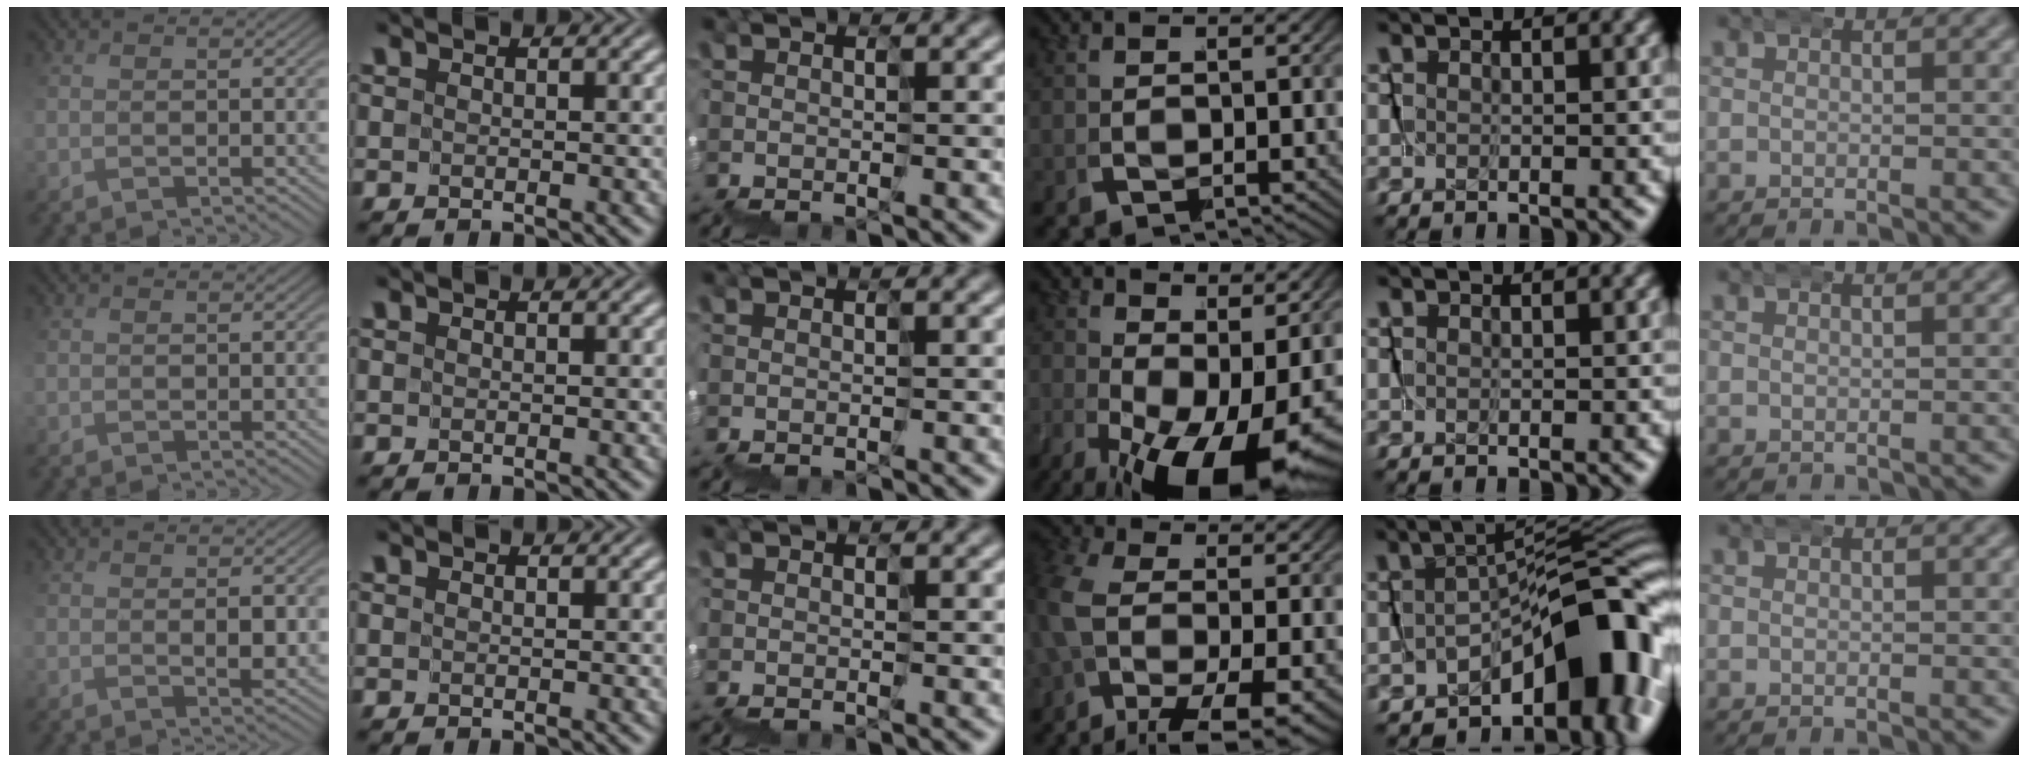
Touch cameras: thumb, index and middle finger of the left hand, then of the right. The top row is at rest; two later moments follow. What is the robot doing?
{"motion": "wrap", "object": "ethernet cable"}